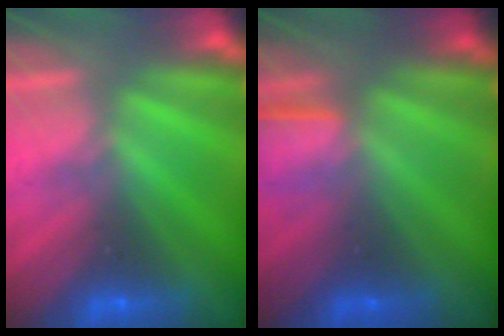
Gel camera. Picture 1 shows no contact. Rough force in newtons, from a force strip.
{"total": 1.3}